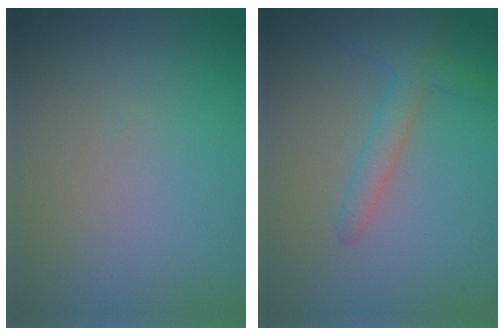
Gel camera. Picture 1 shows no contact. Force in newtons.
{"total": 2.4, "press": 2.4, "slide": 0.1}